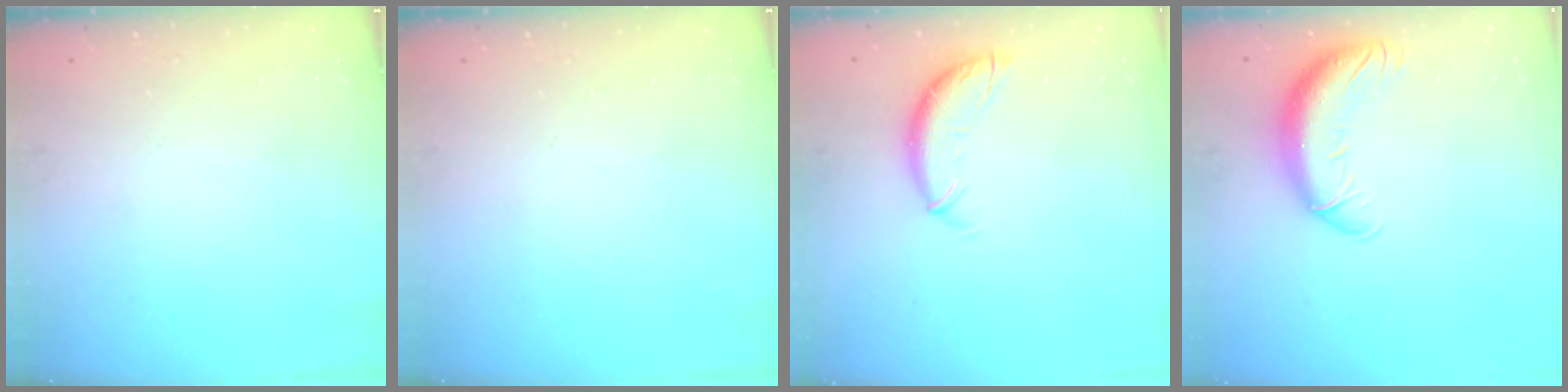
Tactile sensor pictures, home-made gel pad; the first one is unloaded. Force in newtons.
{"total": 0.0}
{"total": 9.9, "press": 9.8, "slide": 1.4}
{"total": 12.8, "press": 12.4, "slide": 3.1}